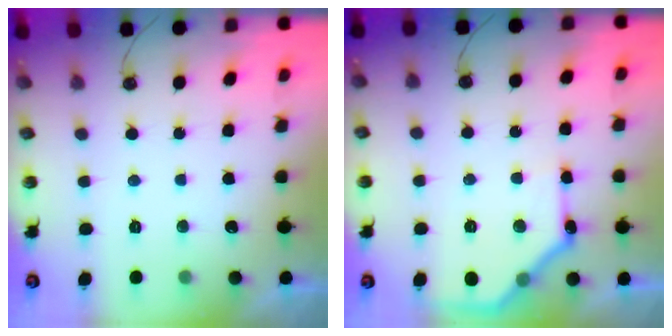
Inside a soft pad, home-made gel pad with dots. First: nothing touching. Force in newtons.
{"total": 16.2, "press": 16.2, "slide": 0.2}